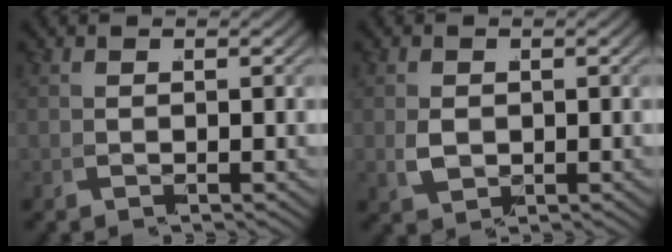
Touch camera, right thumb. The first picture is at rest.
{"total": 2.3, "force": [0.2, 1.8, 1.5], "torque": [-0.042, -0.012, 0.018]}